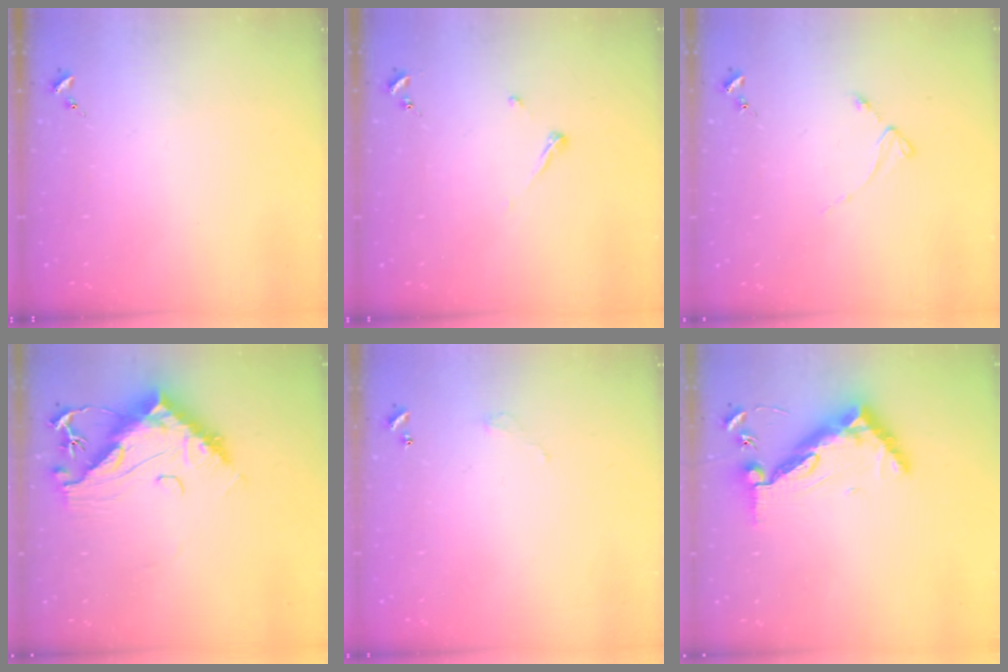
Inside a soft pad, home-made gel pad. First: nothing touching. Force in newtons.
{"total": 4.5, "press": 4.5, "slide": 0.4}
{"total": 2.8, "press": 2.8, "slide": 0.3}
{"total": 14.6, "press": 14.5, "slide": 1.5}
{"total": 3.0, "press": 3.0, "slide": 0.2}
{"total": 13.4, "press": 13.3, "slide": 1.4}